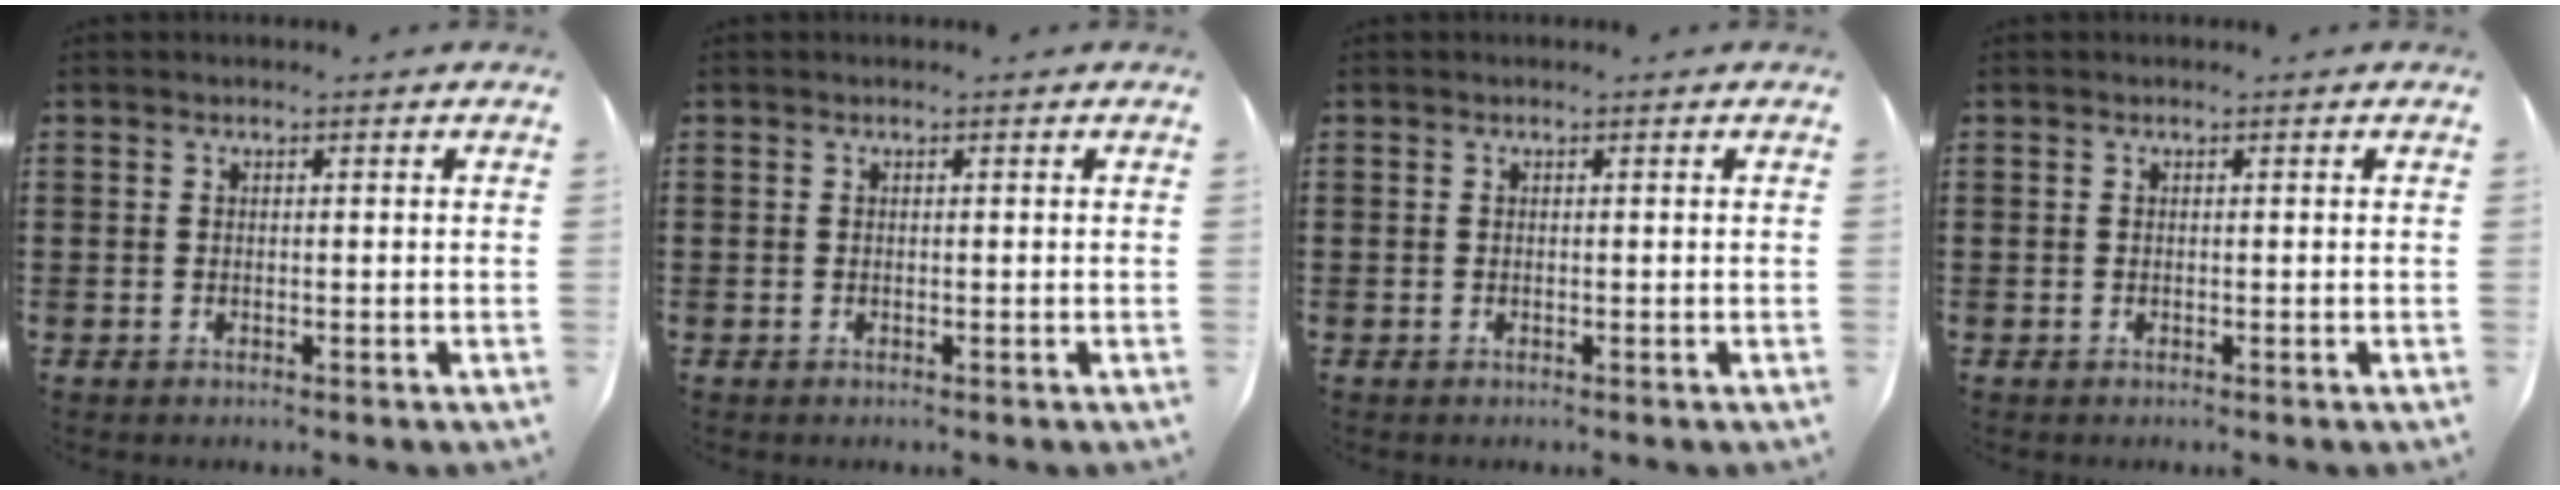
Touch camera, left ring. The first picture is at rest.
{"total": 0.0}
{"total": 0.0}
{"total": 0.0}